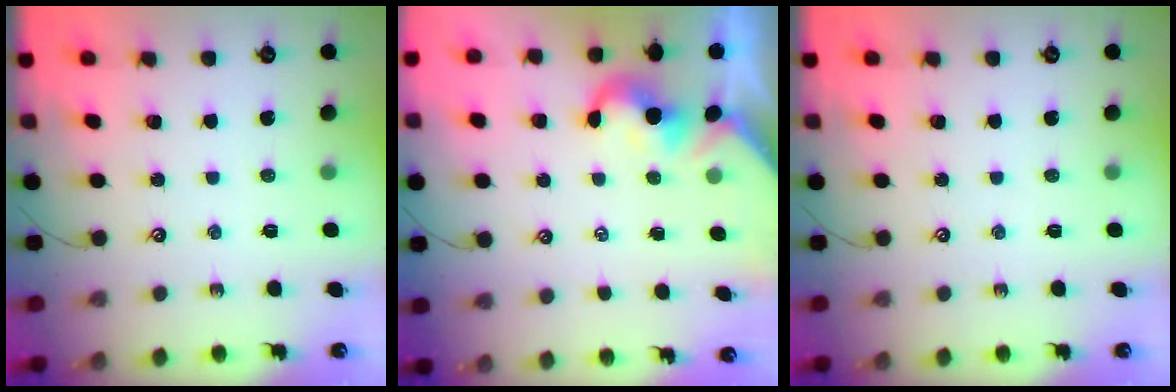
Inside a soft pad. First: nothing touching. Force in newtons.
{"total": 0.7, "press": 0.6, "slide": 0.4}
{"total": 0.0}